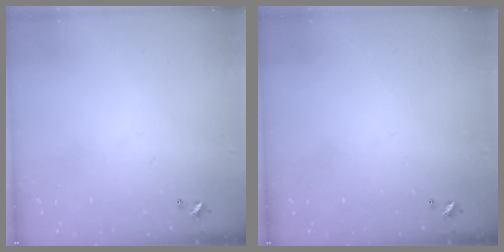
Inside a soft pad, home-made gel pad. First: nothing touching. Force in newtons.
{"total": 0.0}